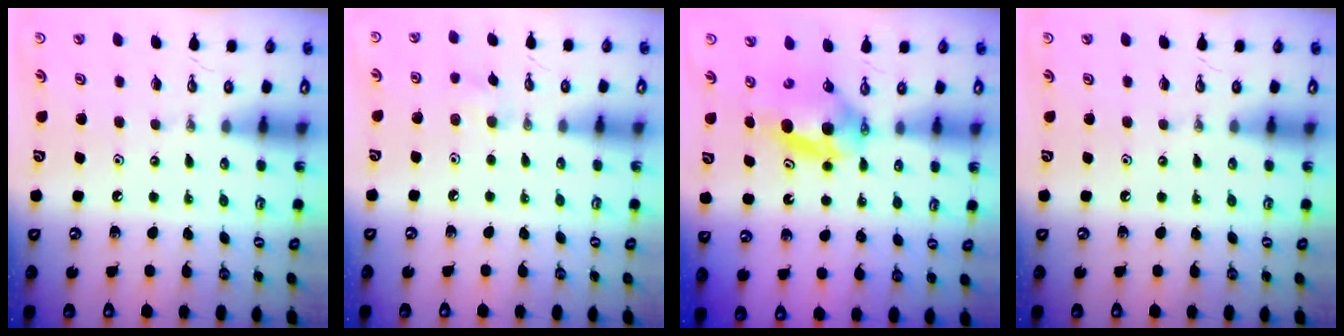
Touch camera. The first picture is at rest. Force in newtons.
{"total": 6.8, "press": 6.8, "slide": 1.0}
{"total": 6.6, "press": 6.3, "slide": 2.0}
{"total": 0.0}